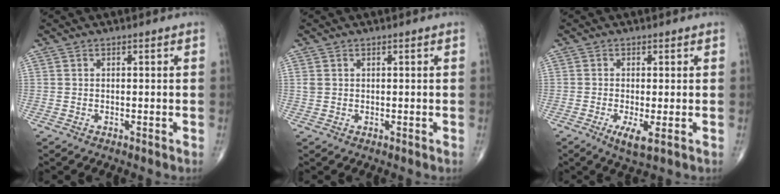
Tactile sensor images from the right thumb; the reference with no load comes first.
{"total": 1.0, "force": [0.4, 0.8, 0.5], "torque": [-0.009, 0.002, 0.010]}
{"total": 3.9, "force": [-1.2, 0.8, 3.6], "torque": [-0.070, -0.012, -0.022]}